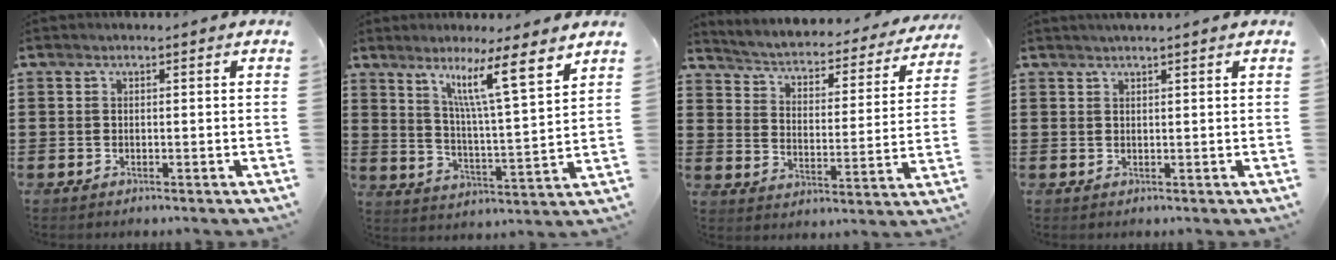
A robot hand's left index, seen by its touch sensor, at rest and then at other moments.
{"total": 9.7, "force": [6.7, 0.1, 6.9], "torque": [-0.129, -0.037, 0.107]}
{"total": 2.2, "force": [2.0, 0.4, 0.8], "torque": [-0.033, -0.027, 0.020]}
{"total": 1.1, "force": [0.9, -0.3, 0.5], "torque": [-0.008, -0.001, 0.018]}